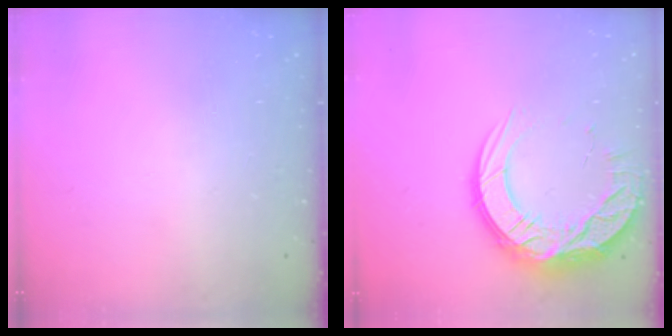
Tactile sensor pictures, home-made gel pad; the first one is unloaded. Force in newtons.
{"total": 16.5, "press": 16.5, "slide": 1.4}